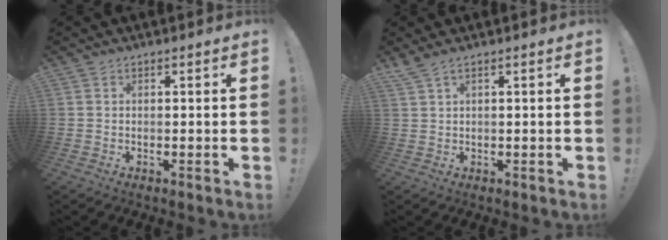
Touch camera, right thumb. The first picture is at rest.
{"total": 2.1, "force": [1.2, 0.5, 1.6], "torque": [-0.036, -0.001, 0.023]}